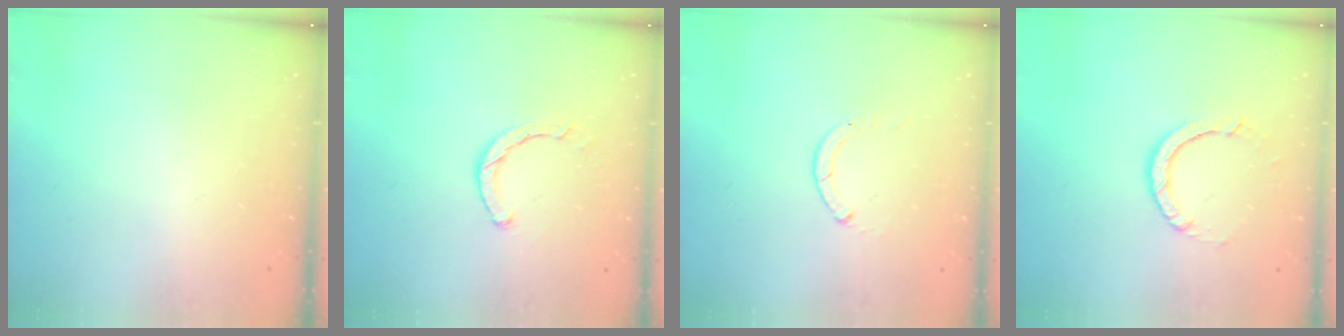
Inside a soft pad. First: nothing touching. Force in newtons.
{"total": 2.4, "press": 2.4, "slide": 0.1}
{"total": 0.0}
{"total": 5.6, "press": 5.6, "slide": 0.4}